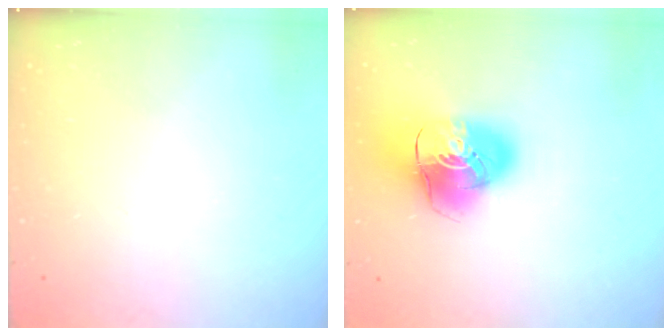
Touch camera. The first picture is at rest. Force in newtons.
{"total": 15.4, "press": 15.2, "slide": 2.3}